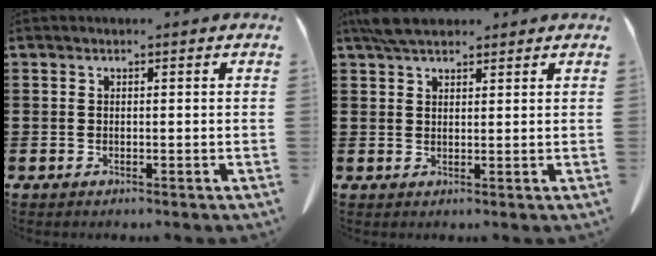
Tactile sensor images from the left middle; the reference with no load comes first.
{"total": 4.5, "force": [3.9, 1.1, 1.9], "torque": [-0.047, -0.004, 0.074]}